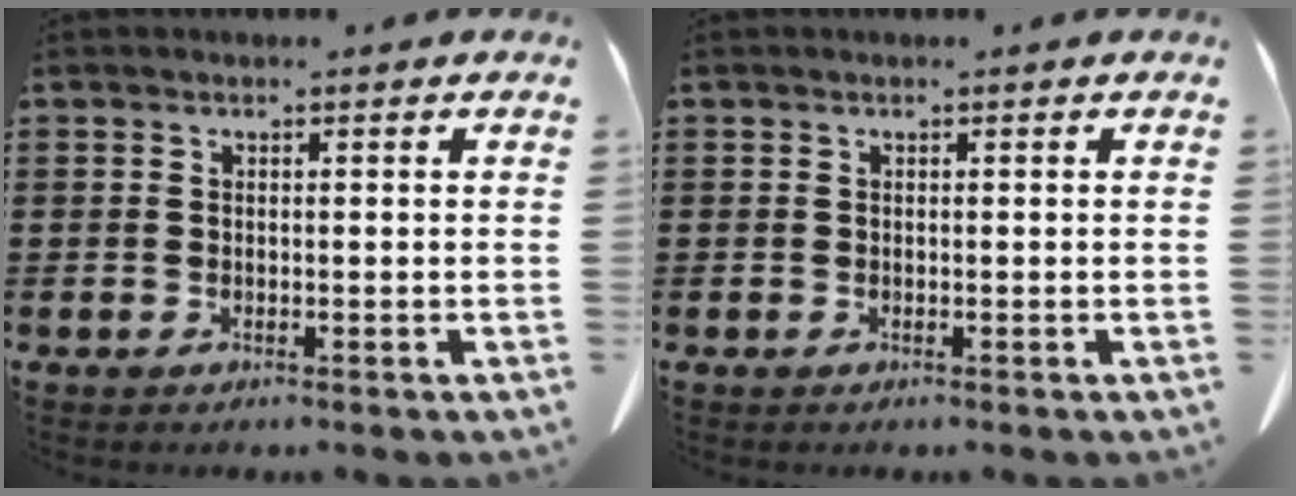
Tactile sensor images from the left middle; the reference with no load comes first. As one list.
[{"total": 0.0}]